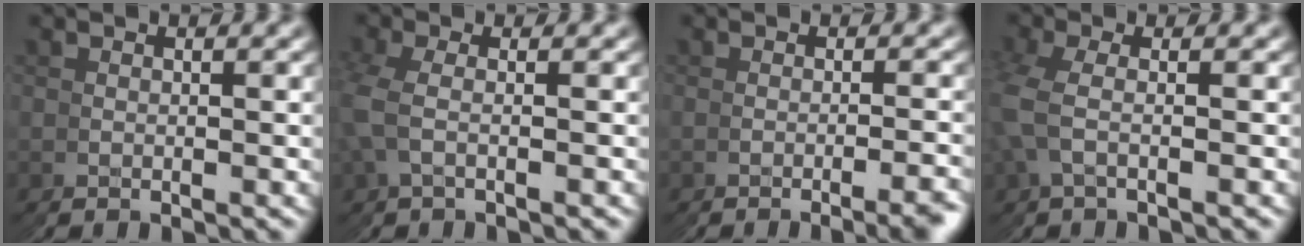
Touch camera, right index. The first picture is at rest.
{"total": 1.6, "force": [1.6, 0.0, -0.4], "torque": [-0.012, 0.014, 0.023]}
{"total": 1.7, "force": [-1.2, -1.2, 0.5], "torque": [-0.001, 0.015, -0.025]}
{"total": 1.9, "force": [1.8, 0.3, -0.3], "torque": [-0.017, 0.015, 0.027]}